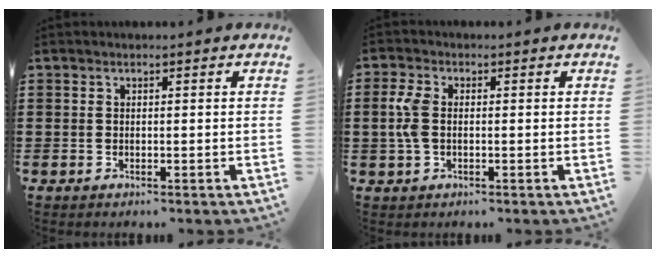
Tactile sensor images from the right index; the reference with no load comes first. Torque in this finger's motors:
{"motor_torque": [0.81, -0.14, 0.26, 0.11]}